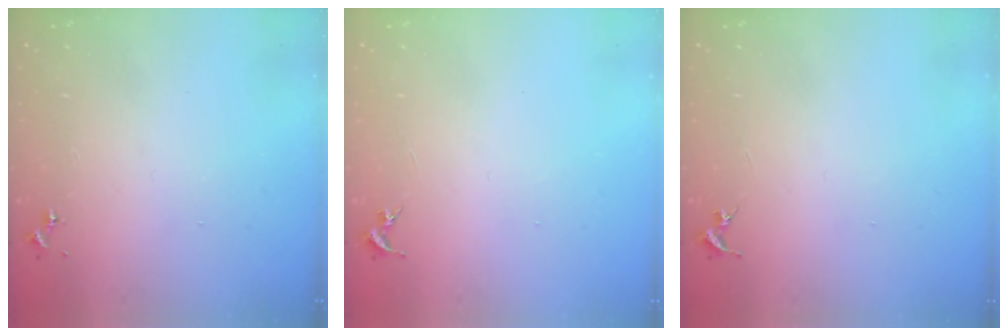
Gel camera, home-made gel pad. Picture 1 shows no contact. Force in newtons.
{"total": 0.0}
{"total": 0.0}